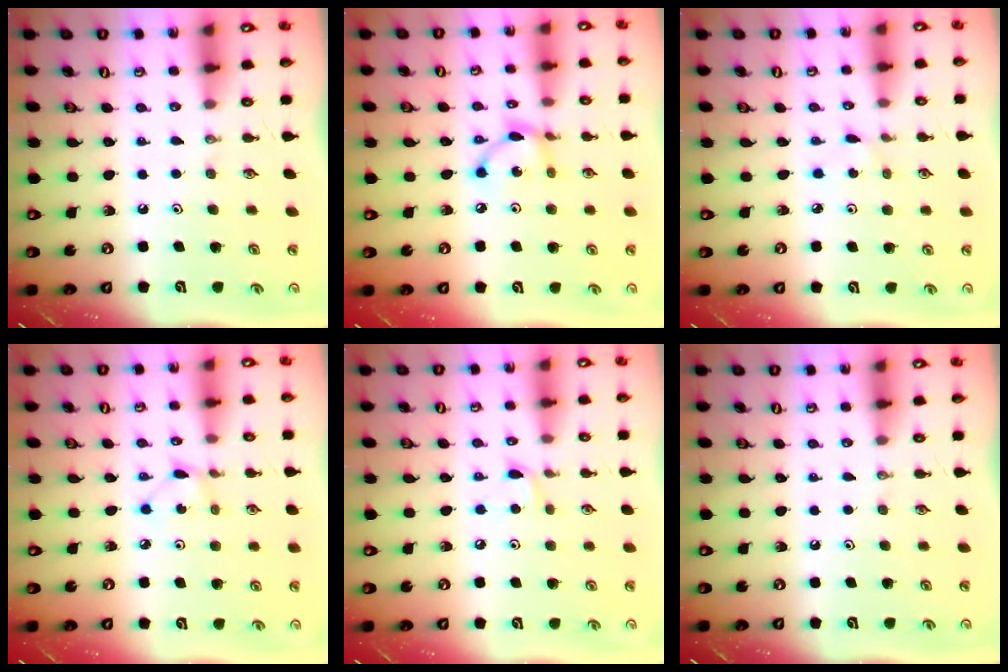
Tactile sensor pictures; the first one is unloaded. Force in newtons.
{"total": 7.6, "press": 7.6, "slide": 0.4}
{"total": 1.0, "press": 1.0, "slide": 0.1}
{"total": 2.5, "press": 2.4, "slide": 0.3}
{"total": 5.3, "press": 5.3, "slide": 0.5}
{"total": 0.0}